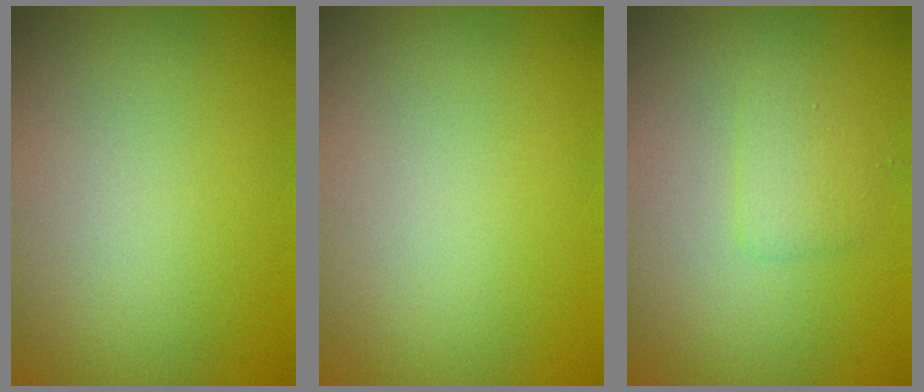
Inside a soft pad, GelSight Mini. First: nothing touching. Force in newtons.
{"total": 0.0}
{"total": 1.6, "press": 1.6, "slide": 0.0}